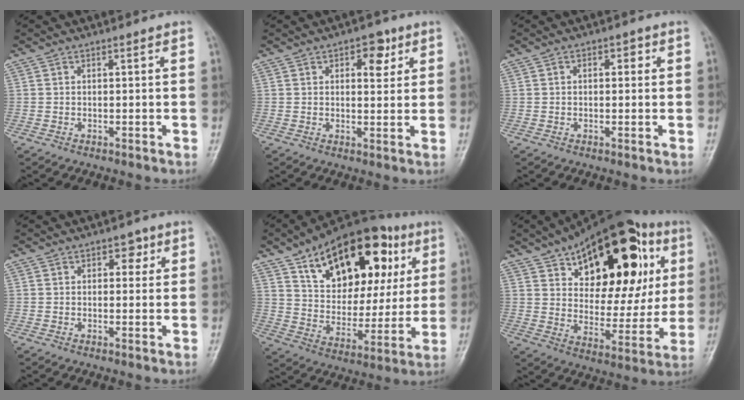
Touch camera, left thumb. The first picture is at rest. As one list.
[{"total": 5.2, "force": [2.5, 3.0, 3.6], "torque": [-0.022, -0.007, 0.029]}, {"total": 2.3, "force": [0.5, 1.5, 1.7], "torque": [-0.009, 0.004, 0.003]}, {"total": 3.1, "force": [1.2, 2.2, 1.9], "torque": [0.002, 0.000, 0.011]}, {"total": 26.5, "force": [11.7, 15.1, 18.4], "torque": [-0.235, -0.003, 0.189]}, {"total": 28.6, "force": [11.6, 14.8, 21.5], "torque": [-0.271, 0.001, 0.177]}]